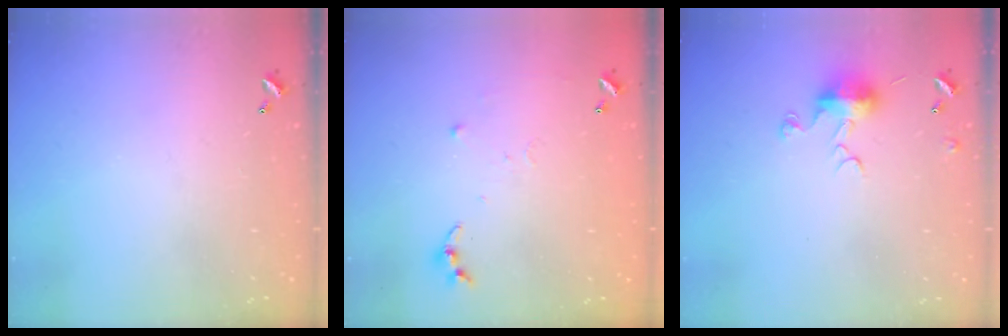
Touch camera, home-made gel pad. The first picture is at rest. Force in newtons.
{"total": 6.1, "press": 6.1, "slide": 0.7}
{"total": 7.4, "press": 7.4, "slide": 1.0}